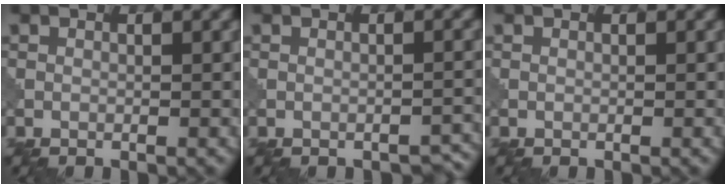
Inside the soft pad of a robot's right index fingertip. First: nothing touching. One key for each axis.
{"total": 1.5, "fx": -1.3, "fy": 0.5, "fz": 0.4, "tx": -0.002, "ty": -0.002, "tz": -0.015}
{"total": 0.0}